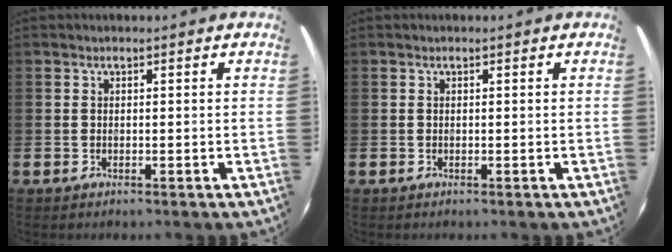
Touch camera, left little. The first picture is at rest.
{"total": 0.0}